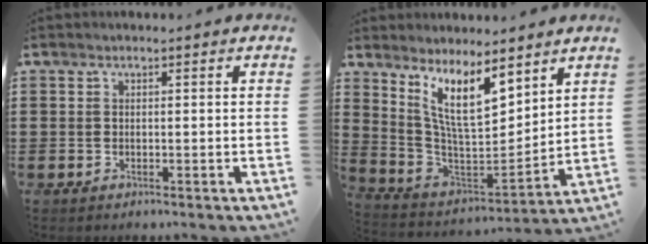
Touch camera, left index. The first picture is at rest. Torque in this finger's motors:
{"motor_torque": [1.77, -0.37, 1.05, 0.21]}